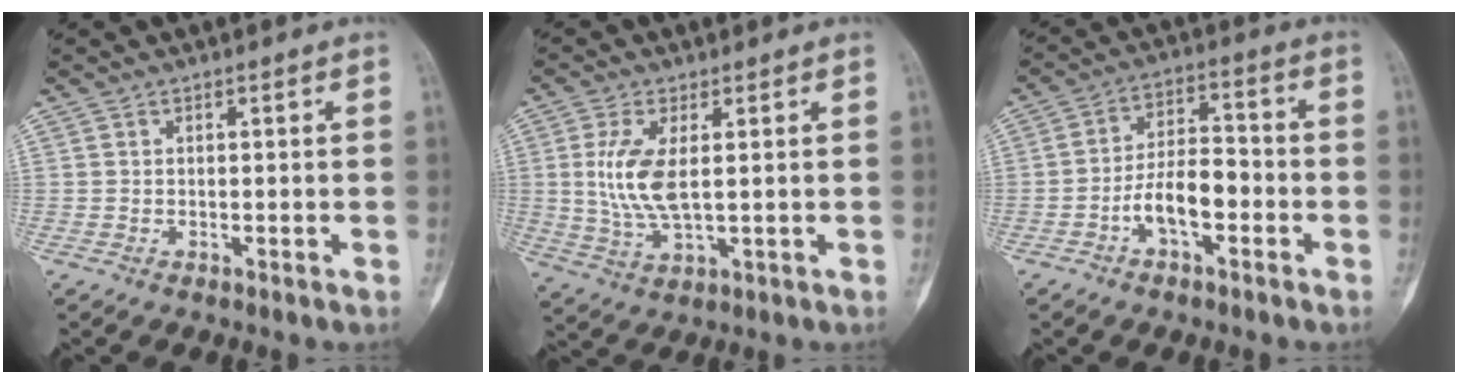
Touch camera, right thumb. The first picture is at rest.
{"total": 8.6, "force": [1.2, 3.4, 7.8], "torque": [-0.176, -0.012, 0.031]}
{"total": 9.1, "force": [-3.2, 4.4, 7.2], "torque": [-0.119, 0.037, -0.063]}